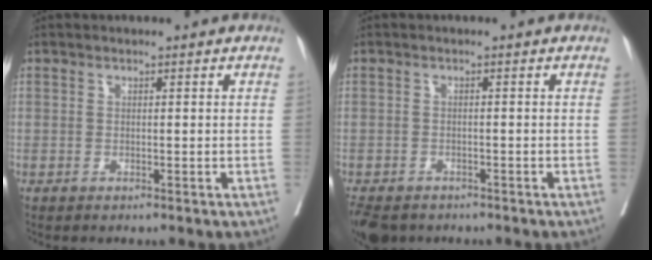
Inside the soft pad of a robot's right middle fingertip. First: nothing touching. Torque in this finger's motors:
{"motor_torque": [0.22, -0.24, 0.04, 0.02]}